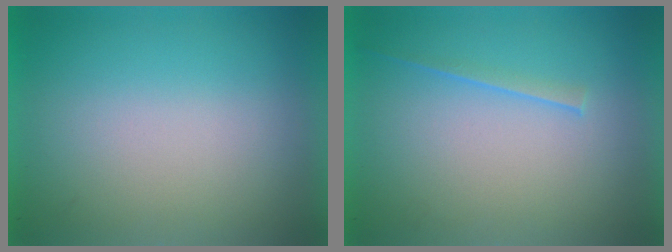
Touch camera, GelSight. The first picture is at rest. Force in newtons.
{"total": 1.7}